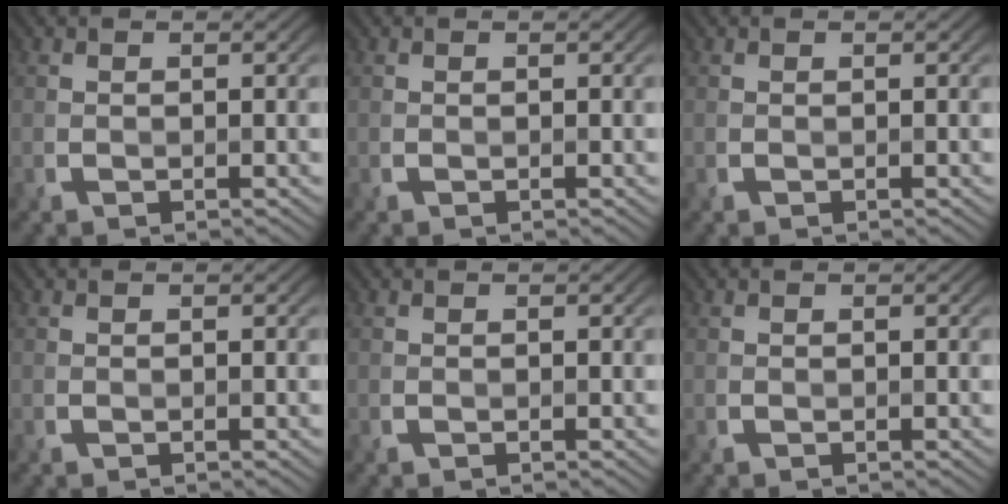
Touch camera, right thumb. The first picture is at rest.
{"total": 0.0}
{"total": 0.0}
{"total": 0.0}
{"total": 0.0}
{"total": 0.0}